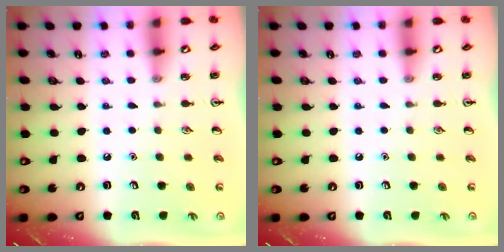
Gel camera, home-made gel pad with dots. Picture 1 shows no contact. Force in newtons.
{"total": 0.0}